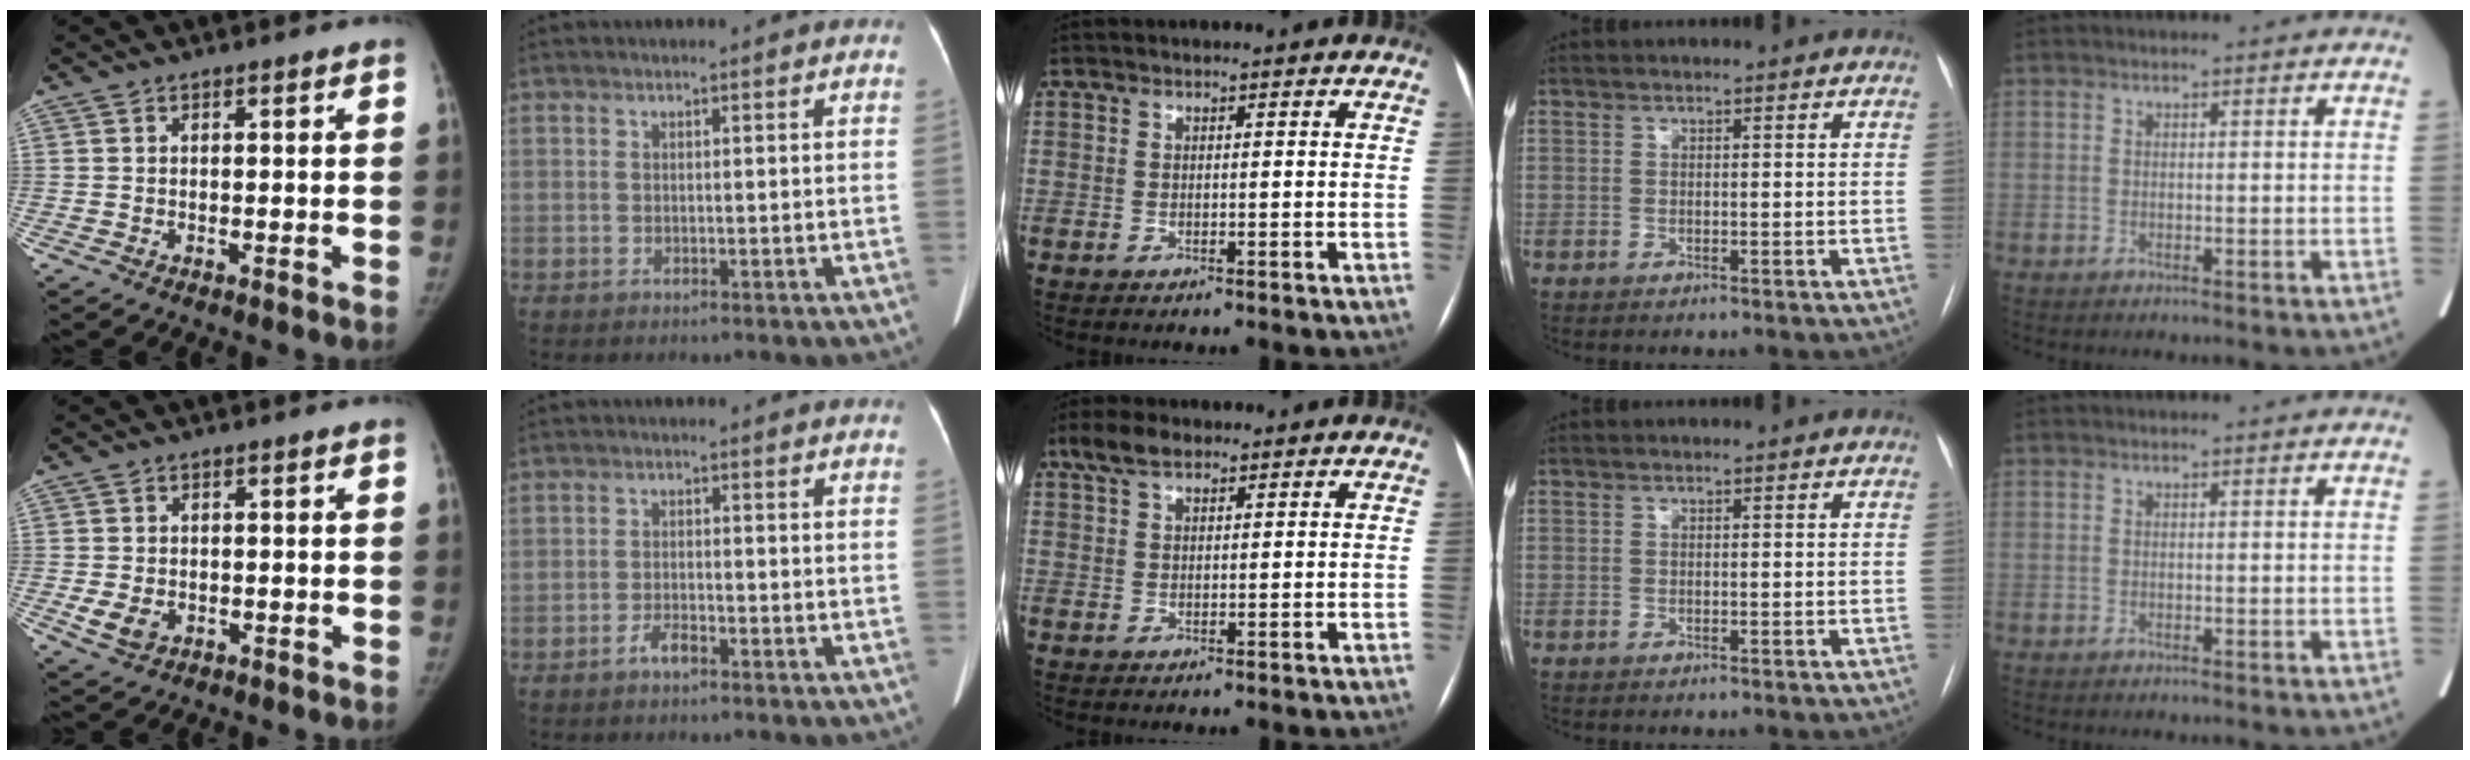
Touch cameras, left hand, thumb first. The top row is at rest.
{"thumb": {"total": 4.2, "force": [-1.2, 3.1, 2.5], "torque": [-0.044, -0.003, -0.014]}, "index": {"total": 2.3, "force": [-1.7, 0.7, 1.4], "torque": [-0.029, 0.001, -0.031]}, "middle": {"total": 4.2, "force": [2.9, 1.8, 2.4], "torque": [-0.058, 0.021, 0.058]}}